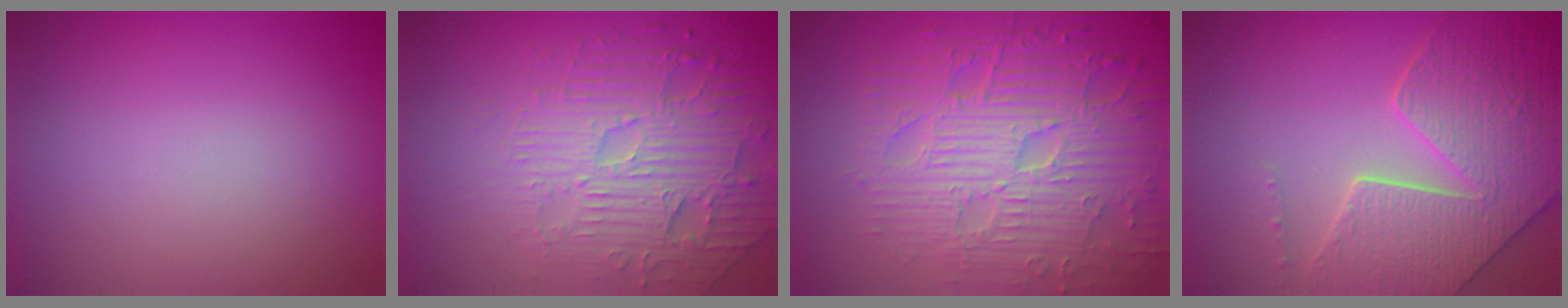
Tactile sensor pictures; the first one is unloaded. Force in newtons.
{"total": 5.8, "press": 4.9, "slide": 3.2}
{"total": 9.8, "press": 6.7, "slide": 7.1}
{"total": 7.6, "press": 6.2, "slide": 4.5}